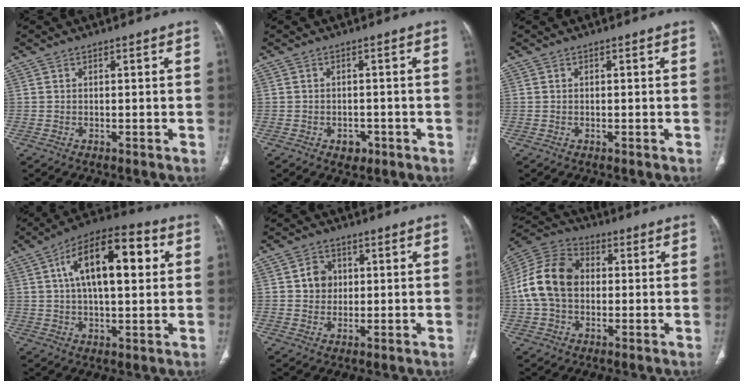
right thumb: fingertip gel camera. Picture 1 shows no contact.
{"total": 2.5, "force": [-1.2, 1.9, 1.1], "torque": [-0.005, 0.005, -0.011]}
{"total": 0.0}
{"total": 17.8, "force": [4.5, 8.0, 15.3], "torque": [-0.229, 0.019, 0.064]}
{"total": 4.8, "force": [0.9, 4.2, 2.1], "torque": [-0.011, 0.001, 0.013]}
{"total": 13.1, "force": [0.7, 9.5, 9.0], "torque": [-0.172, 0.031, 0.005]}